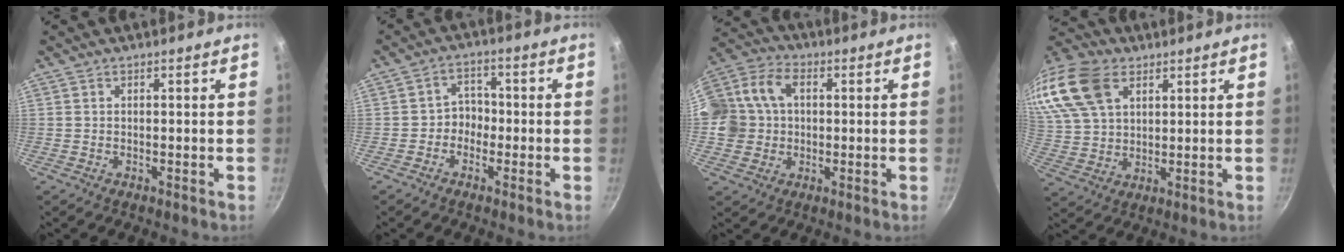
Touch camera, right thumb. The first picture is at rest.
{"total": 4.1, "force": [-1.3, 3.5, 1.7], "torque": [0.009, 0.021, -0.029]}
{"total": 13.9, "force": [1.2, 11.4, 7.9], "torque": [-0.141, 0.030, 0.010]}
{"total": 19.6, "force": [8.8, 12.8, 11.9], "torque": [-0.262, 0.014, 0.171]}